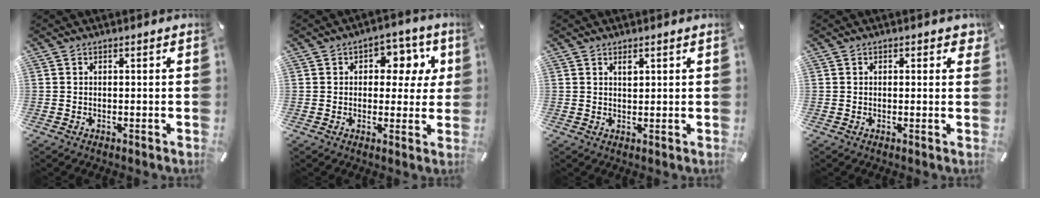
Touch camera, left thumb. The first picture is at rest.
{"total": 8.3, "force": [2.3, 6.3, 4.9], "torque": [-0.048, -0.009, 0.033]}
{"total": 1.7, "force": [1.0, 0.7, 1.1], "torque": [-0.016, -0.003, 0.017]}
{"total": 1.2, "force": [0.3, 0.9, 0.7], "torque": [-0.002, 0.000, 0.001]}